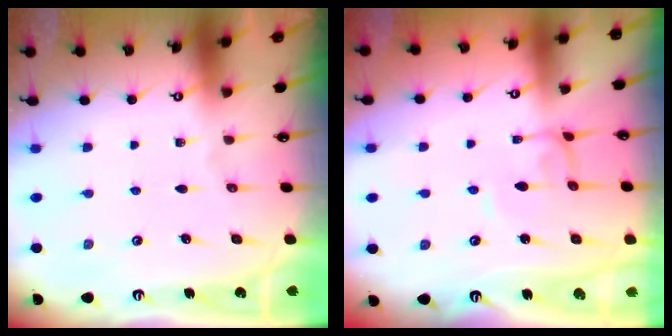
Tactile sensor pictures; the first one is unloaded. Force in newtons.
{"total": 2.4, "press": 2.4, "slide": 0.1}